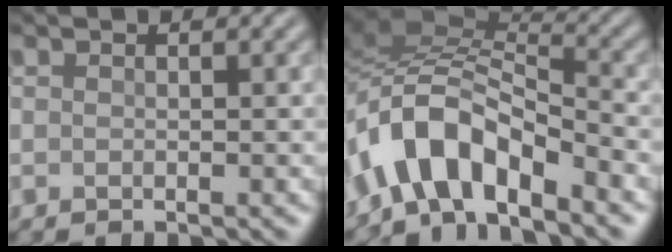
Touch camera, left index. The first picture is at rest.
{"total": 8.4, "force": [-4.7, 3.6, 6.0], "torque": [-0.102, 0.014, -0.101]}